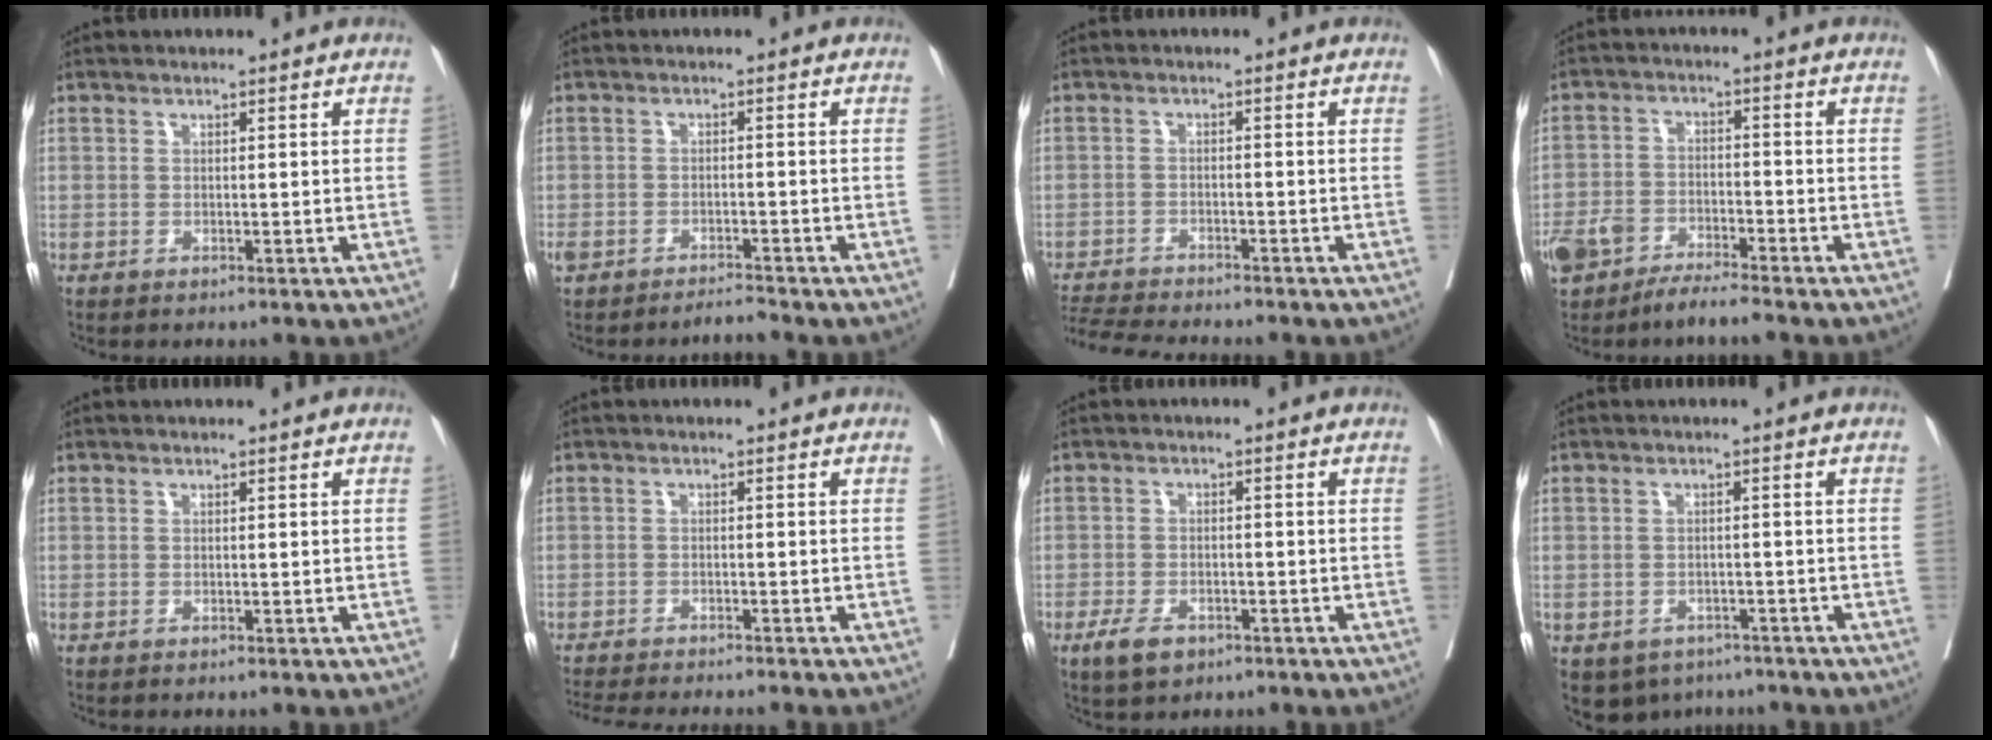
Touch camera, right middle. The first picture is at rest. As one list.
[{"total": 2.2, "force": [-2.1, 0.0, 0.7], "torque": [-0.017, -0.001, -0.035]}, {"total": 8.1, "force": [-7.7, -0.2, 2.7], "torque": [-0.048, -0.015, -0.126]}, {"total": 6.2, "force": [-5.0, 1.6, 3.2], "torque": [-0.069, 0.001, -0.092]}, {"total": 0.0}, {"total": 10.4, "force": [-9.4, 0.3, 4.4], "torque": [-0.054, -0.023, -0.133]}, {"total": 4.2, "force": [-2.6, 2.1, 2.6], "torque": [-0.058, -0.005, -0.040]}, {"total": 6.5, "force": [-4.4, 4.5, 1.2], "torque": [-0.025, 0.001, -0.057]}]